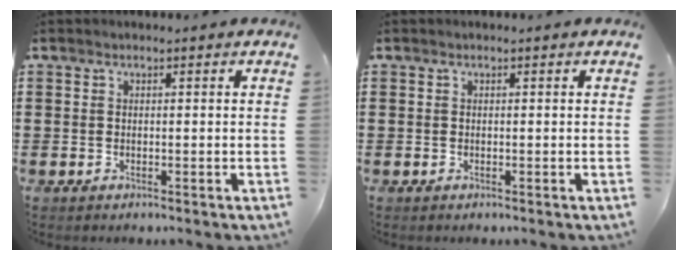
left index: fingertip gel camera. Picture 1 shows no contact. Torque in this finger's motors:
{"motor_torque": [-0.02, 0.00, 0.00, 0.00]}